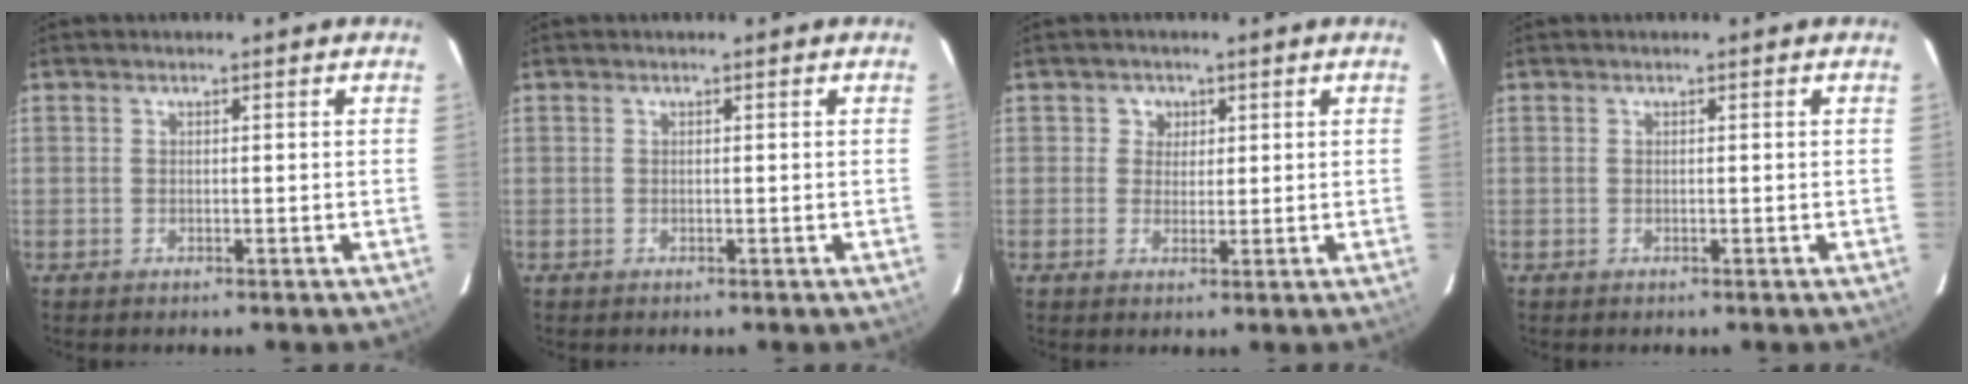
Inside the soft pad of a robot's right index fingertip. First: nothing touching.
{"total": 0.0}
{"total": 2.8, "force": [0.8, 2.7, 0.0], "torque": [0.013, 0.014, 0.010]}
{"total": 0.0}